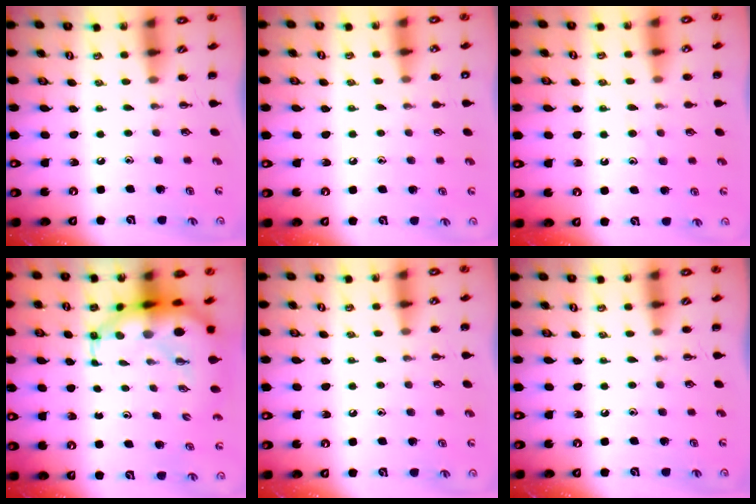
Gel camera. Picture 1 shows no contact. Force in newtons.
{"total": 6.9, "press": 6.6, "slide": 1.9}
{"total": 9.6, "press": 9.5, "slide": 1.2}
{"total": 10.8, "press": 10.3, "slide": 3.0}
{"total": 3.7, "press": 3.5, "slide": 1.3}
{"total": 0.0}